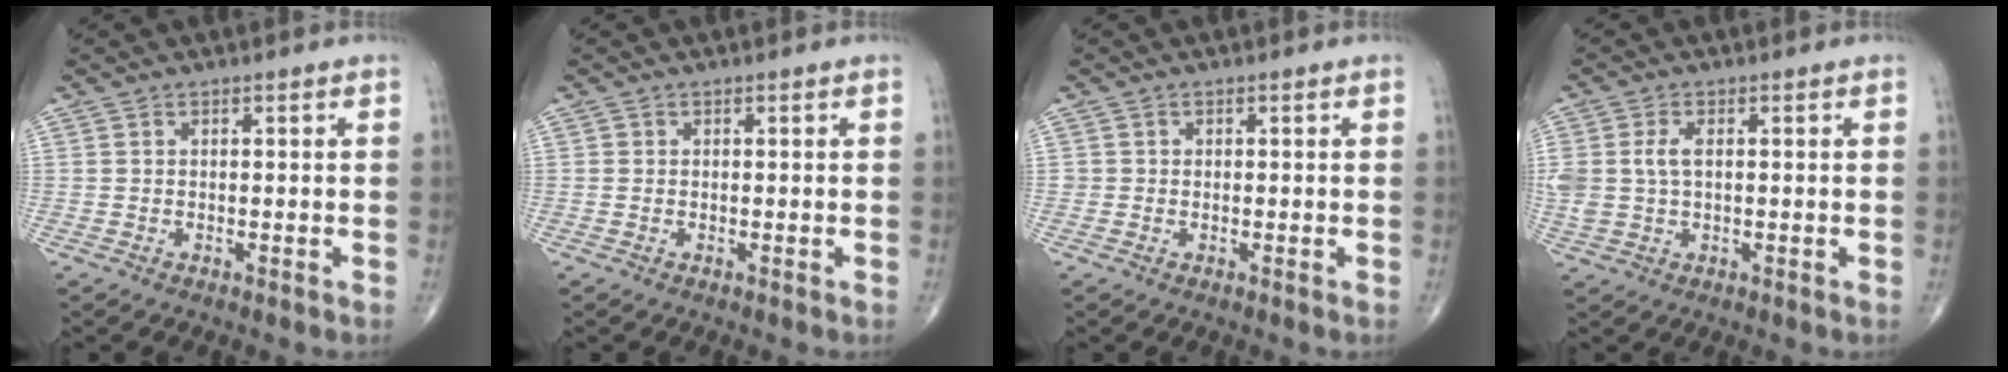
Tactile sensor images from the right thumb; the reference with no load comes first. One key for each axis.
{"total": 0.0}
{"total": 0.8, "fx": 0.0, "fy": 0.8, "fz": 0.0, "tx": 0.007, "ty": 0.004, "tz": -0.002}
{"total": 5.2, "fx": 0.7, "fy": 3.1, "fz": 4.0, "tx": -0.100, "ty": 0.008, "tz": 0.015}